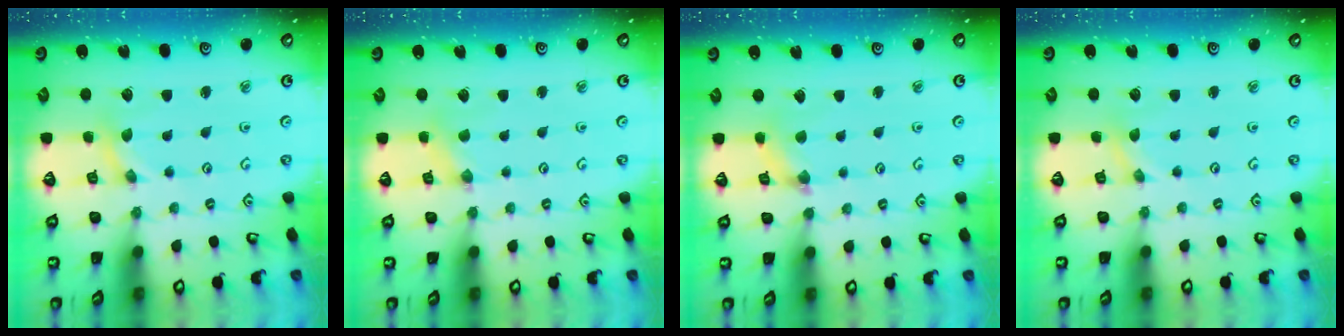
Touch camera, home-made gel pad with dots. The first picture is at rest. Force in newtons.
{"total": 1.6, "press": 1.6, "slide": 0.3}
{"total": 2.4, "press": 2.4, "slide": 0.2}
{"total": 0.0}